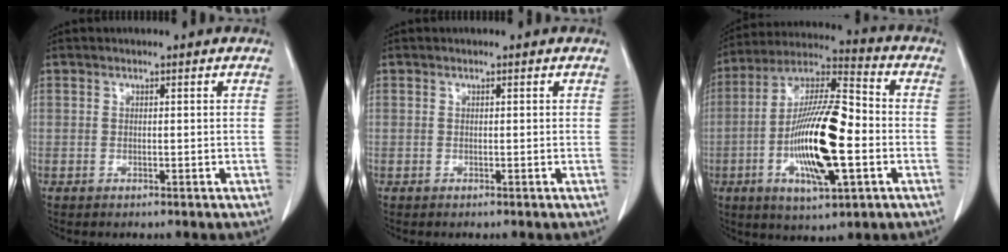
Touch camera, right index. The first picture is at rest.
{"total": 0.0}
{"total": 17.9, "force": [-3.6, 3.9, 17.1], "torque": [-0.330, 0.001, -0.062]}